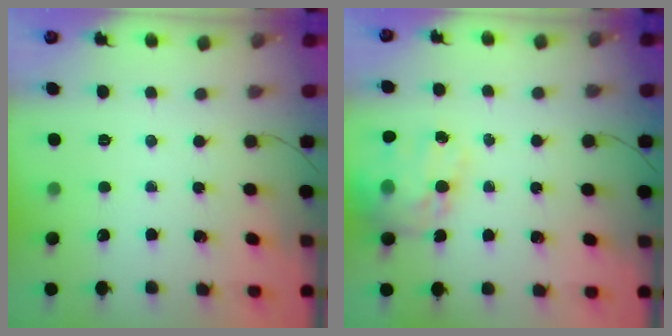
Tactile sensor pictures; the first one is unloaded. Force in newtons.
{"total": 16.1, "press": 15.6, "slide": 4.1}